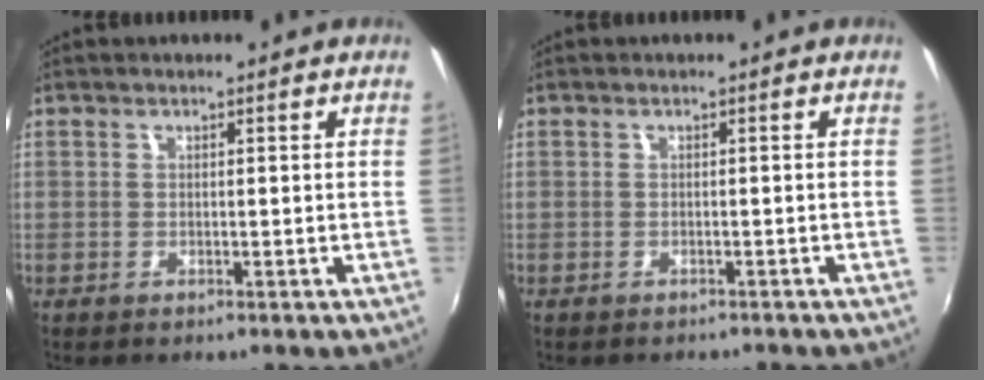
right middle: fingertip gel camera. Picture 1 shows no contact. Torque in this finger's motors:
{"motor_torque": [-0.19, -0.85, 0.03, 0.03]}